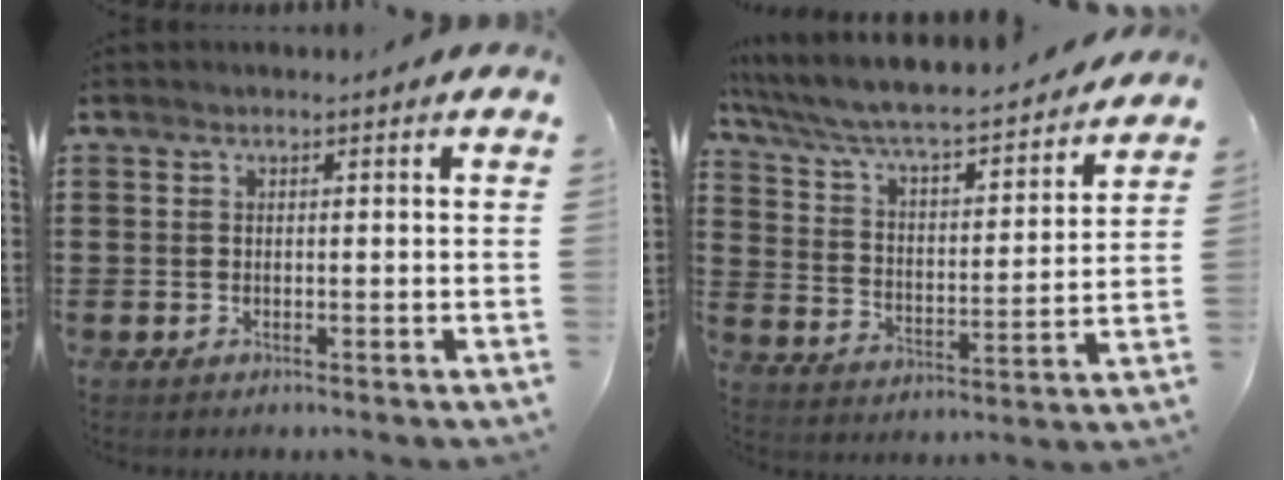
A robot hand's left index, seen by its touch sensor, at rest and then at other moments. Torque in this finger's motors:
{"motor_torque": [1.47, -0.67, 1.05, 0.17]}